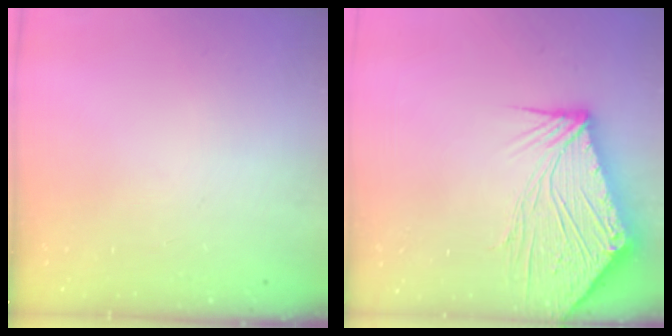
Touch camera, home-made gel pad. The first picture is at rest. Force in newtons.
{"total": 15.8, "press": 15.7, "slide": 2.1}